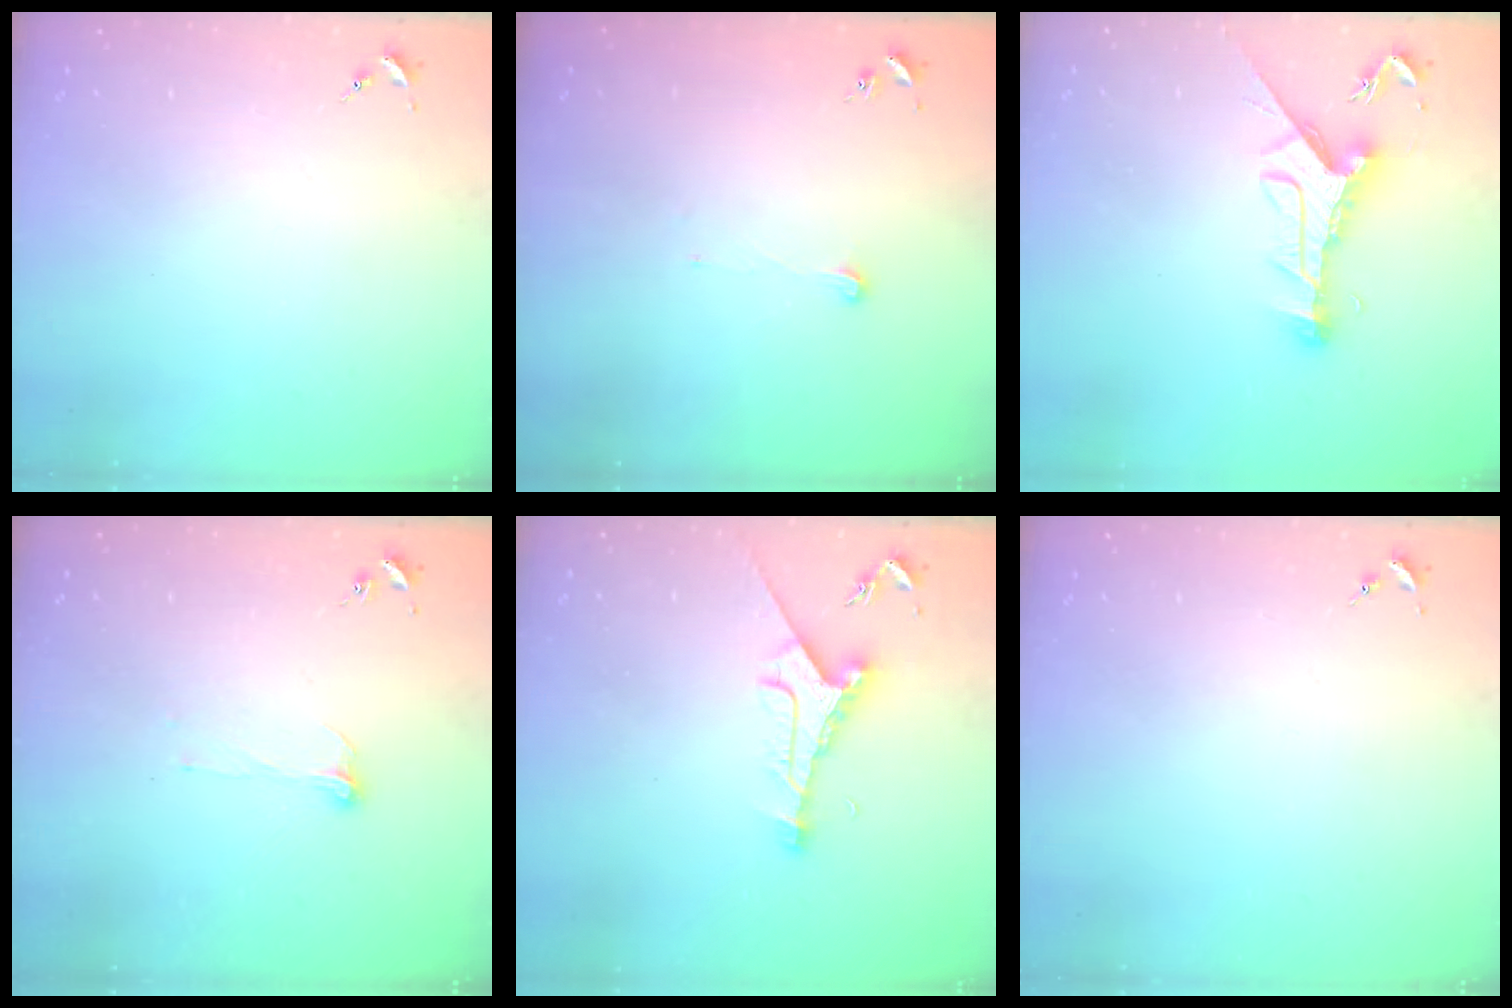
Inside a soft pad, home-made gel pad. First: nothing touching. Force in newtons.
{"total": 3.5, "press": 3.5, "slide": 0.3}
{"total": 10.8, "press": 10.8, "slide": 0.6}
{"total": 6.0, "press": 6.0, "slide": 0.5}
{"total": 8.8, "press": 8.7, "slide": 0.5}
{"total": 0.0}